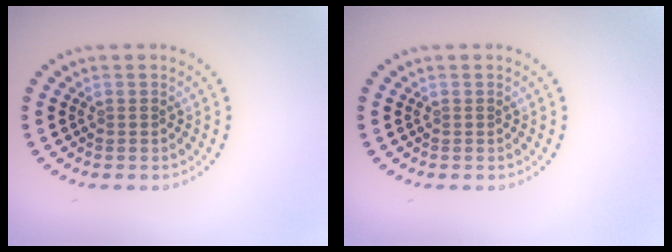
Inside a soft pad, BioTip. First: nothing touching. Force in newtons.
{"total": 0.0}